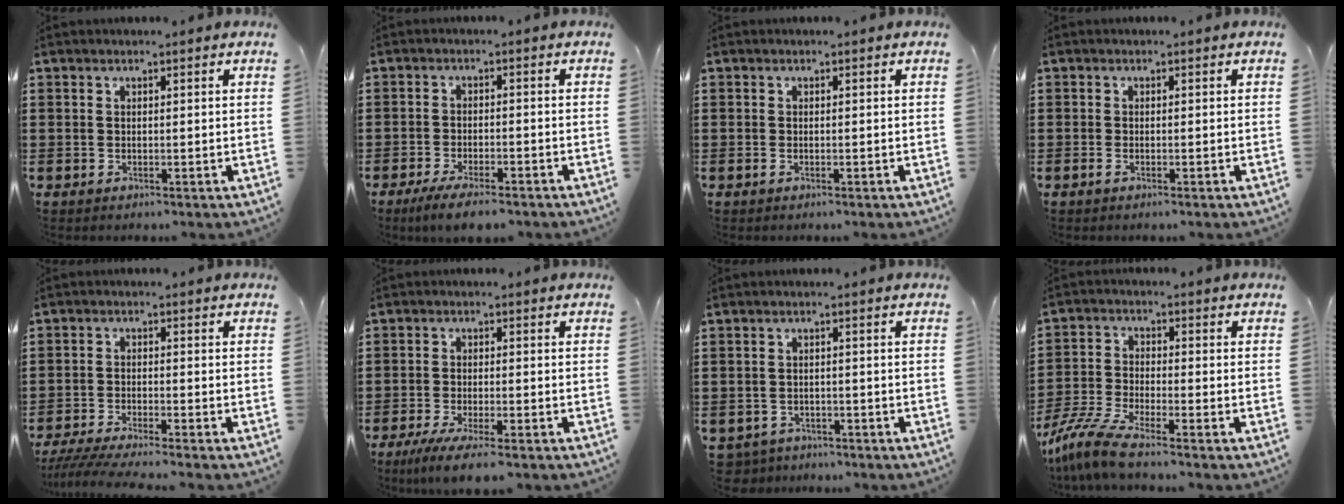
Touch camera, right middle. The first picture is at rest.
{"total": 3.8, "force": [-3.3, 0.4, 1.9], "torque": [-0.045, -0.006, -0.067]}
{"total": 0.0}
{"total": 0.5, "force": [-0.4, 0.1, 0.4], "torque": [-0.008, -0.004, -0.006]}
{"total": 3.7, "force": [-3.3, -0.2, 1.6], "torque": [-0.040, -0.013, -0.069]}
{"total": 4.0, "force": [-3.3, -0.1, 2.3], "torque": [-0.052, -0.016, -0.064]}
{"total": 2.1, "force": [-2.0, 0.5, -0.3], "torque": [-0.005, 0.000, -0.047]}
{"total": 6.5, "force": [-5.7, 0.4, 3.2], "torque": [-0.091, -0.016, -0.119]}